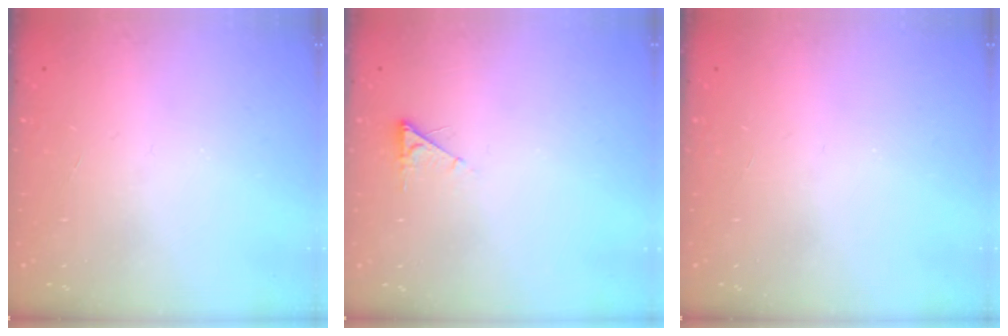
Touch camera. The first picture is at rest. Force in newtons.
{"total": 2.6, "press": 2.6, "slide": 0.4}
{"total": 0.0}